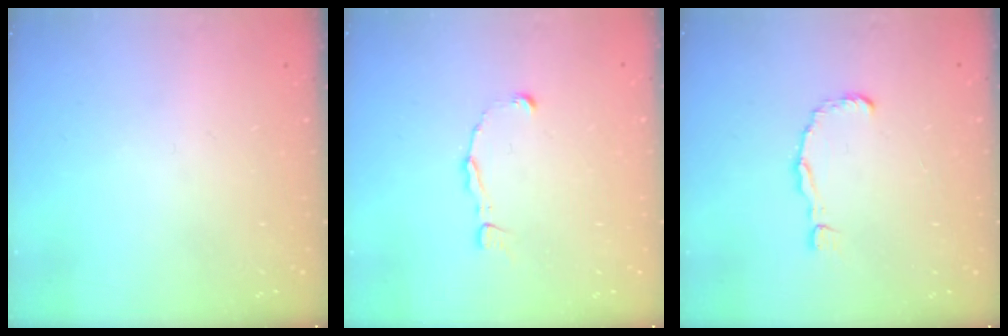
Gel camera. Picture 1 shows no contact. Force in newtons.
{"total": 1.8, "press": 1.8, "slide": 0.1}
{"total": 2.4, "press": 2.3, "slide": 0.3}